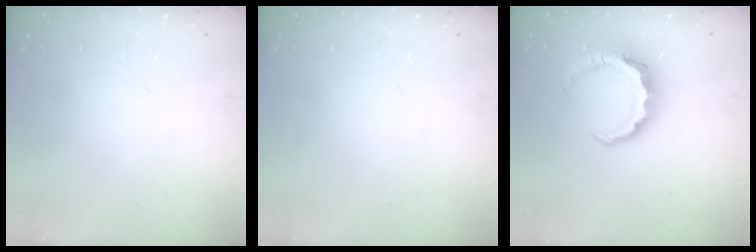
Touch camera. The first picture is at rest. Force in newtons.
{"total": 0.0}
{"total": 7.1, "press": 7.1, "slide": 0.7}